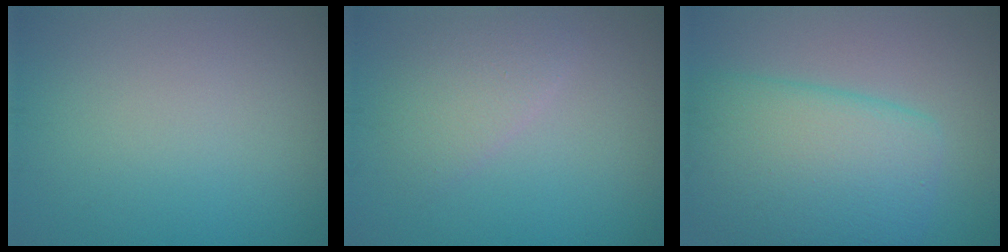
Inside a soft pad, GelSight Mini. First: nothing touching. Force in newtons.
{"total": 2.4, "press": 2.3, "slide": 0.2}
{"total": 8.9, "press": 8.9, "slide": 0.2}